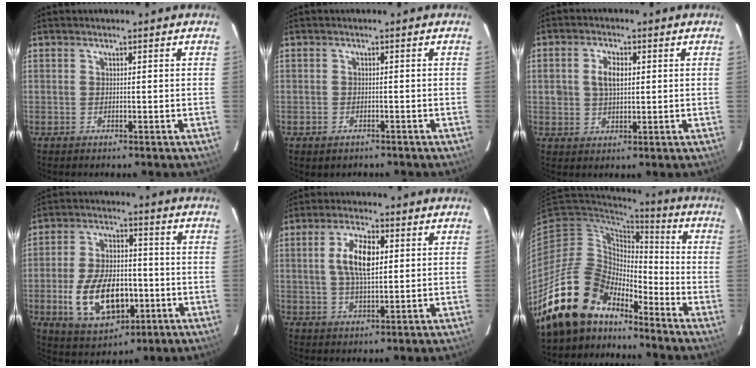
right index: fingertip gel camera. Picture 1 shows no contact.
{"total": 2.0, "force": [-1.2, 1.4, 0.8], "torque": [-0.016, -0.002, -0.016]}
{"total": 4.8, "force": [0.9, 3.0, 3.6], "torque": [-0.064, 0.008, 0.020]}
{"total": 15.5, "force": [-4.2, 8.8, 12.1], "torque": [-0.245, 0.001, -0.053]}
{"total": 8.0, "force": [1.5, 3.2, 7.2], "torque": [-0.136, 0.009, 0.029]}
{"total": 16.5, "force": [-13.4, 7.6, 5.9], "torque": [-0.122, 0.018, -0.243]}